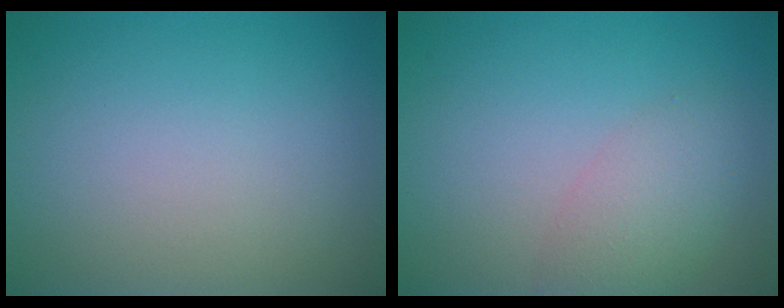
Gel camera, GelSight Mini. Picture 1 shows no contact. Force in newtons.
{"total": 3.0, "press": 3.0, "slide": 0.1}